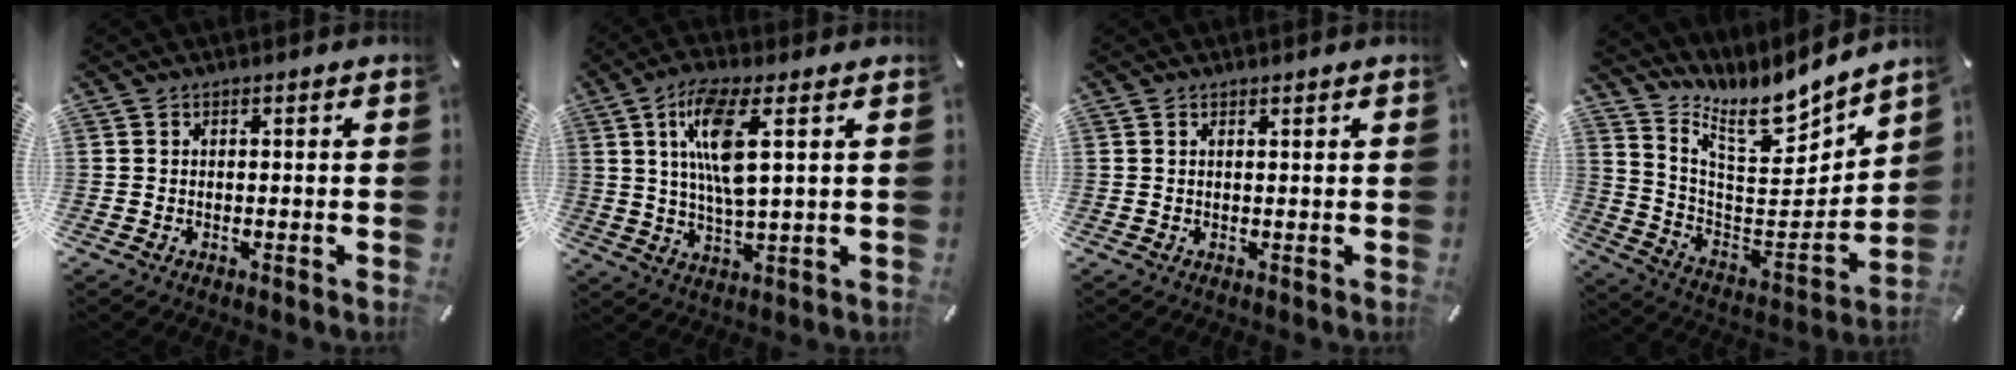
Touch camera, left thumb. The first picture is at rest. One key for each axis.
{"total": 11.7, "fx": 3.8, "fy": 3.0, "fz": 10.6, "tx": -0.213, "ty": -0.004, "tz": 0.060}
{"total": 0.6, "fx": 0.5, "fy": -0.1, "fz": 0.4, "tx": -0.005, "ty": -0.002, "tz": 0.010}
{"total": 12.8, "fx": 10.7, "fy": 4.3, "fz": 5.5, "tx": -0.089, "ty": -0.119, "tz": 0.180}